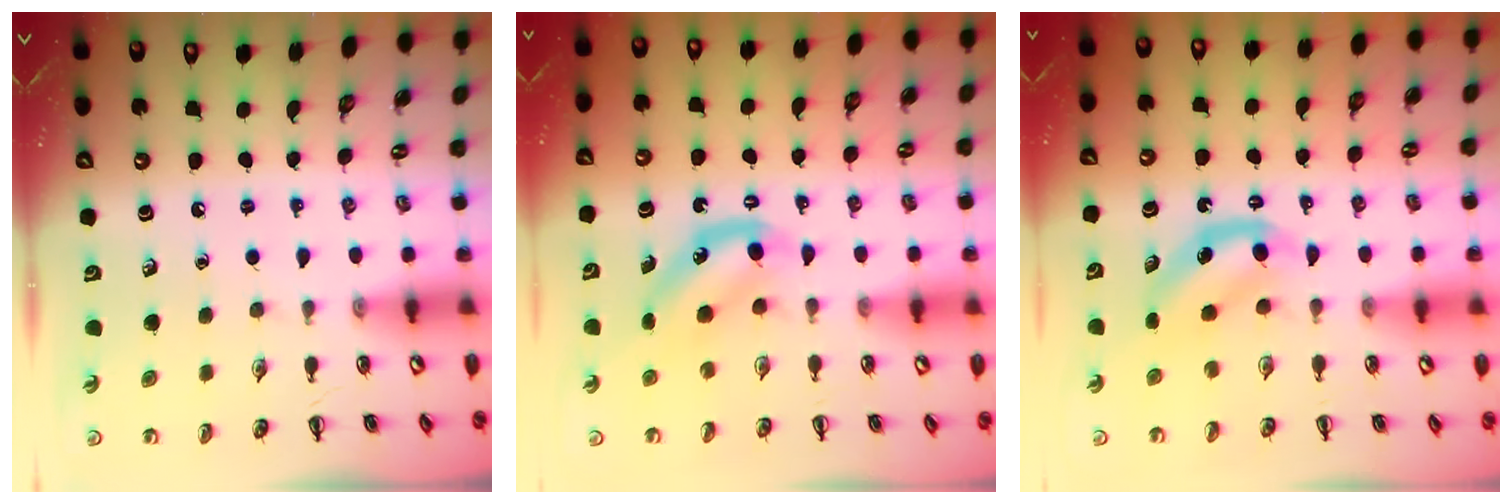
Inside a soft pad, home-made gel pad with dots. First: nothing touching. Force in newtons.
{"total": 5.4, "press": 5.3, "slide": 0.8}
{"total": 5.4, "press": 5.3, "slide": 1.0}